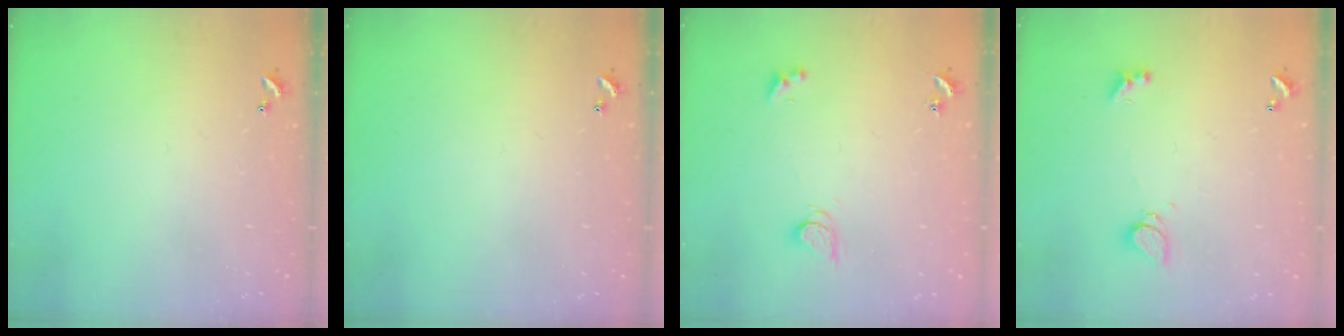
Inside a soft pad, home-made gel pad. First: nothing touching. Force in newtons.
{"total": 0.0}
{"total": 1.5, "press": 1.4, "slide": 0.4}
{"total": 2.1, "press": 2.0, "slide": 0.6}